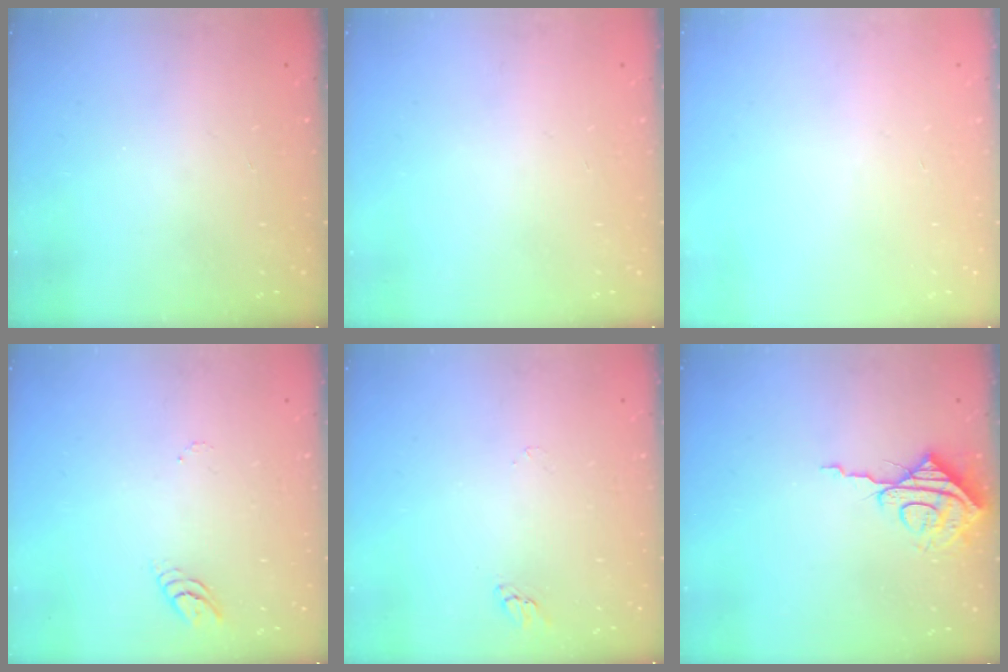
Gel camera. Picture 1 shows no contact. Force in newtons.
{"total": 0.0}
{"total": 0.0}
{"total": 3.1, "press": 3.1, "slide": 0.3}
{"total": 2.5, "press": 2.5, "slide": 0.2}
{"total": 8.6, "press": 8.6, "slide": 0.7}